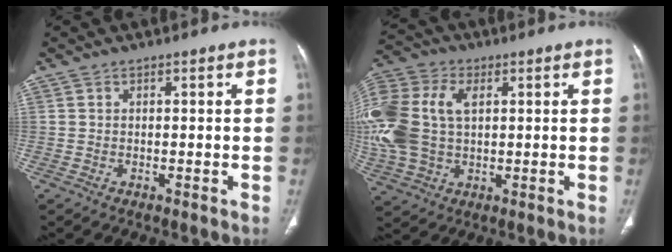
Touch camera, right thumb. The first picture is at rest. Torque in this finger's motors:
{"motor_torque": [0.49, 0.52, 1.69, -0.18, 0.27]}